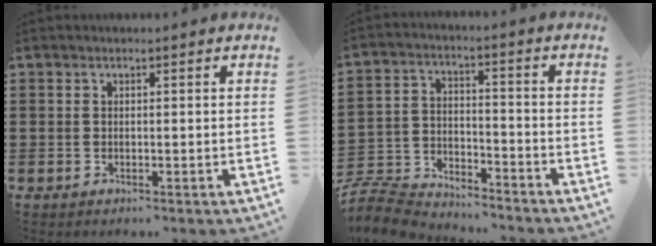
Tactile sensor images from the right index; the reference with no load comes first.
{"total": 7.9, "force": [-7.6, 1.7, 1.1], "torque": [-0.042, 0.008, -0.157]}